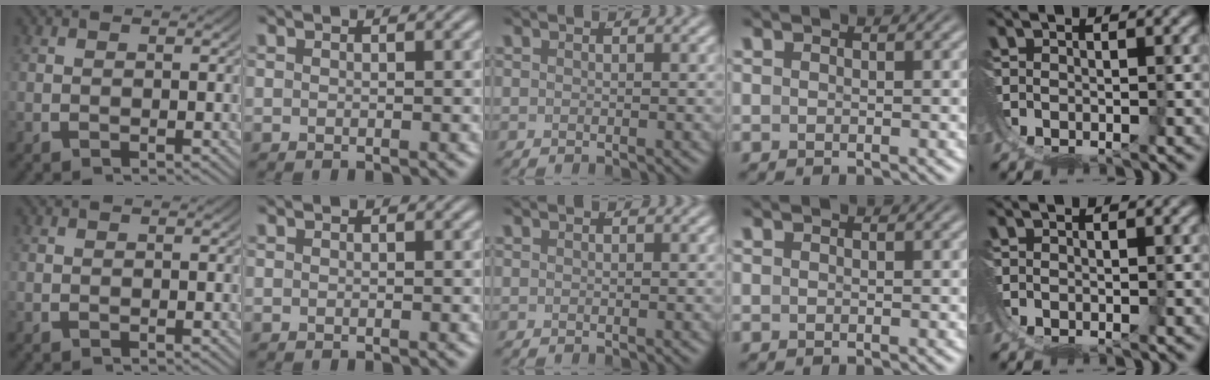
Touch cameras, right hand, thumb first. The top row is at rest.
{}